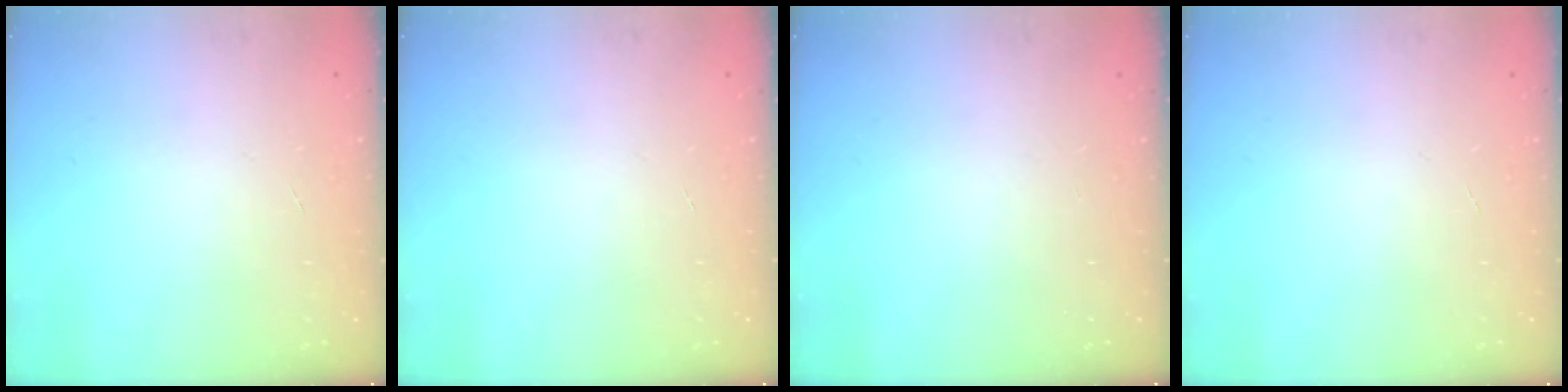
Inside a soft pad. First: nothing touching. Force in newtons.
{"total": 0.0}
{"total": 0.0}
{"total": 0.0}